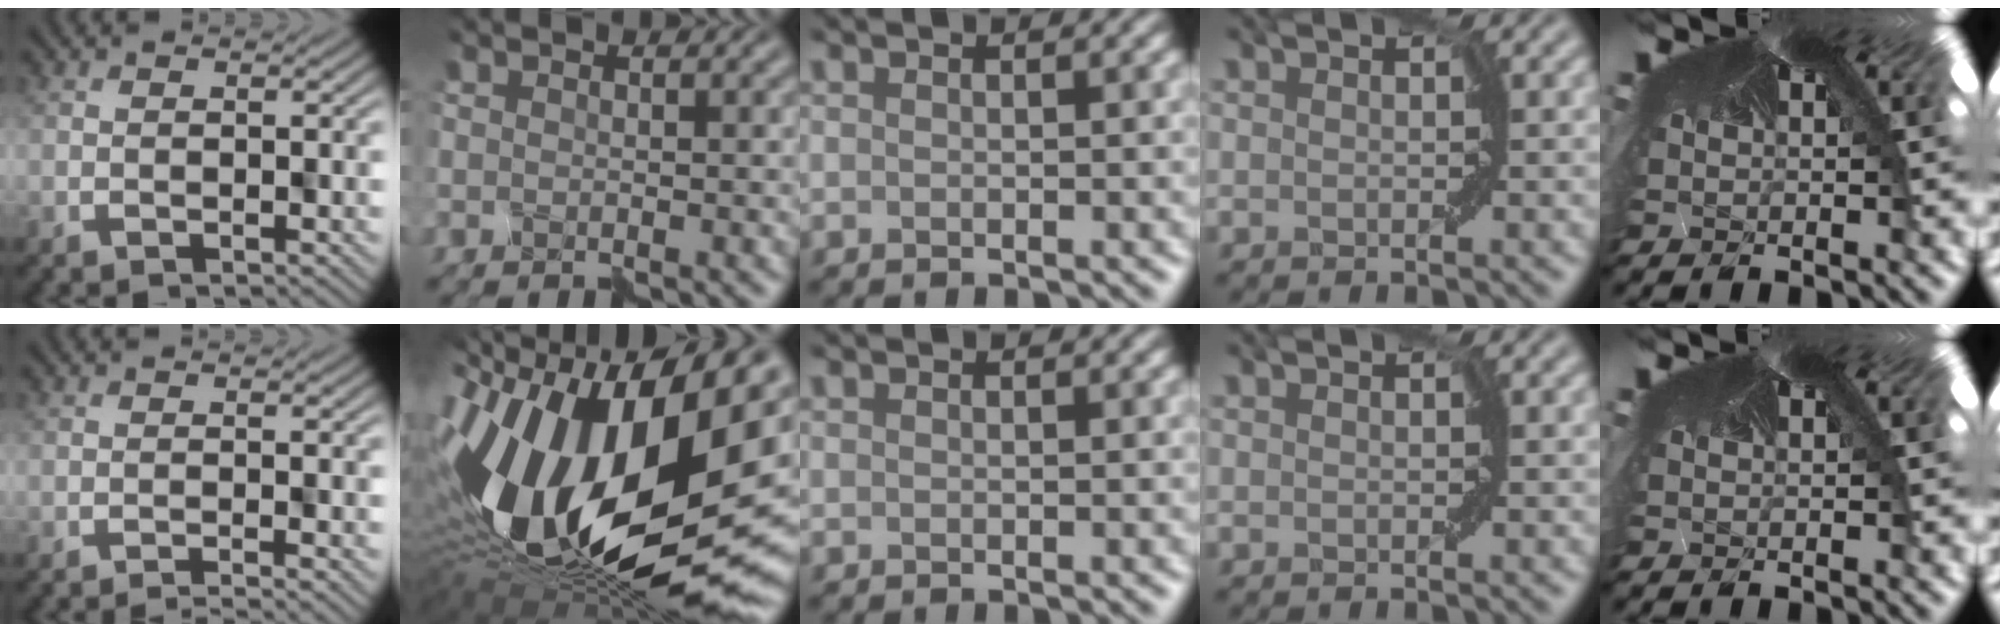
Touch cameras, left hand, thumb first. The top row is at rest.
{"thumb": {"total": 1.8, "force": [-1.5, -0.1, 1.0], "torque": [-0.012, 0.009, -0.031]}, "index": {"total": 20.2, "force": [-2.8, 10.0, 17.3], "torque": [-0.358, -0.043, -0.036]}}